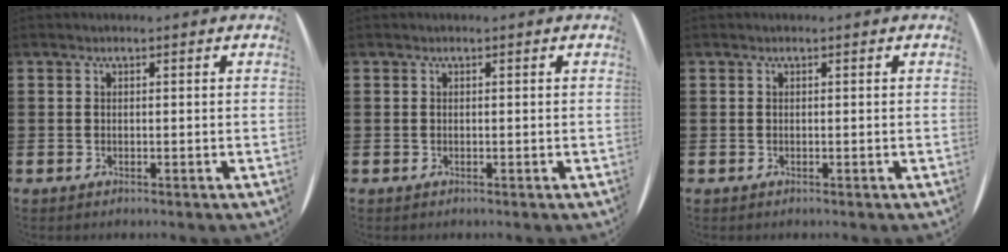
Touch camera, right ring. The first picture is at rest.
{"total": 0.0}
{"total": 0.0}